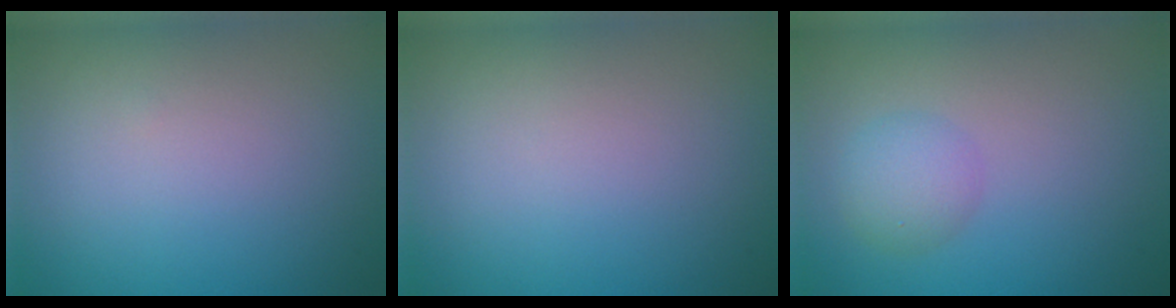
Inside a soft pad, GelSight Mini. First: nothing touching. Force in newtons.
{"total": 0.0}
{"total": 2.5, "press": 2.5, "slide": 0.1}